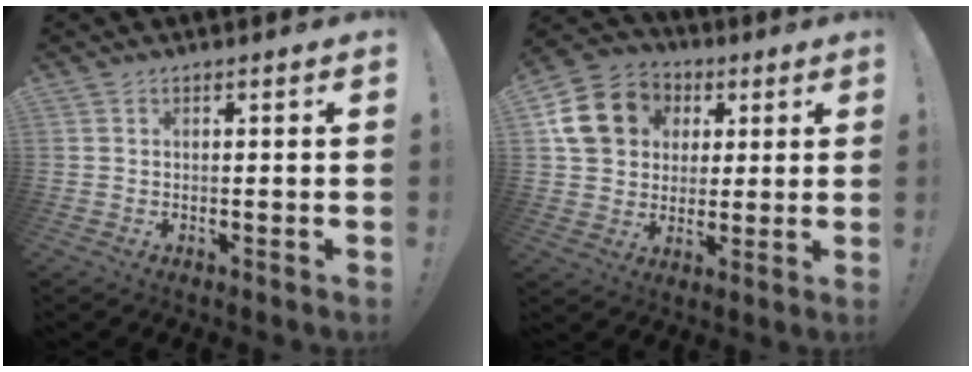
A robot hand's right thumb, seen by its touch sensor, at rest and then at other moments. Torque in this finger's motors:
{"motor_torque": [0.39, 0.38, 0.83, 0.47, 0.21]}